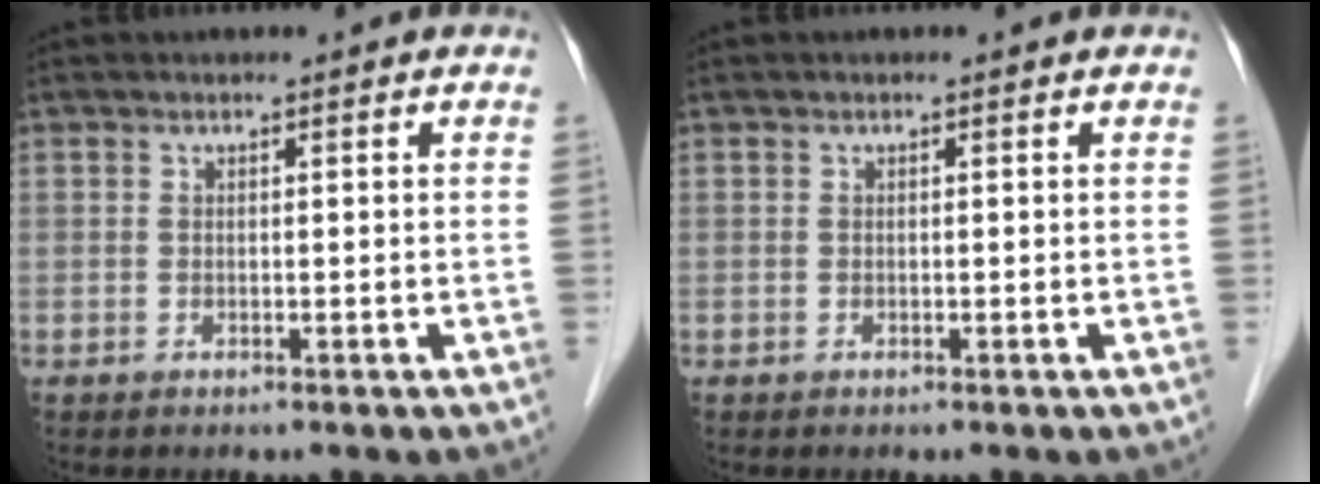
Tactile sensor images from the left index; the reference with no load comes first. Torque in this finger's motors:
{"motor_torque": [-0.07, 0.03, 0.01, -0.01]}